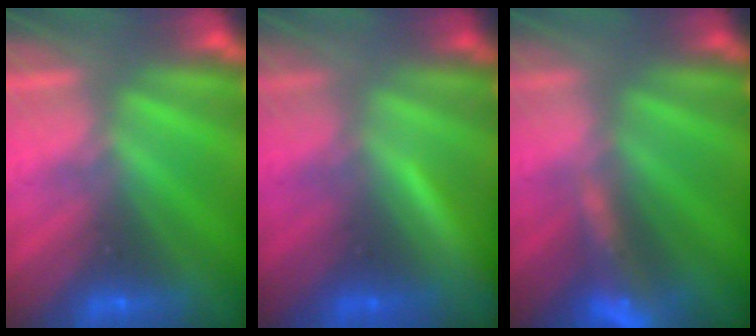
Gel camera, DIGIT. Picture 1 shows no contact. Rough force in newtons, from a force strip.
{"total": 1.7}
{"total": 6.8}